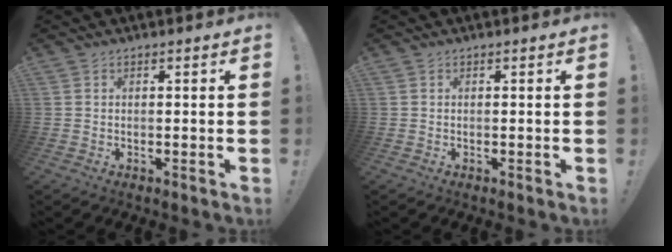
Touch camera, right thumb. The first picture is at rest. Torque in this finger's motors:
{"motor_torque": [0.00, 0.00, 0.00, 0.00, 0.01]}